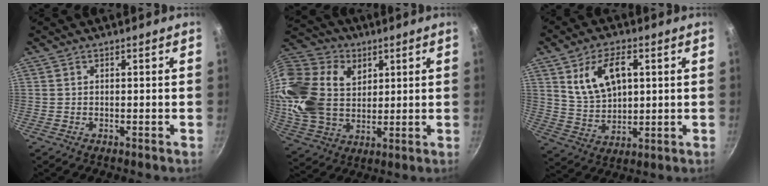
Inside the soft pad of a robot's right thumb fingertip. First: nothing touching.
{"total": 22.9, "force": [6.5, 16.9, 14.0], "torque": [-0.274, 0.003, 0.122]}
{"total": 11.2, "force": [3.7, 6.4, 8.4], "torque": [-0.131, -0.011, 0.077]}